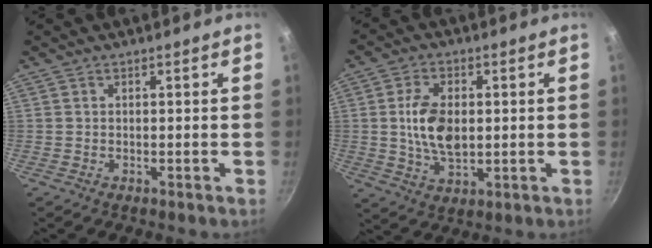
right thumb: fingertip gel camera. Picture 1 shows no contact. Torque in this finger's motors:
{"motor_torque": [1.33, 1.12, 0.99, -0.19, 0.09]}